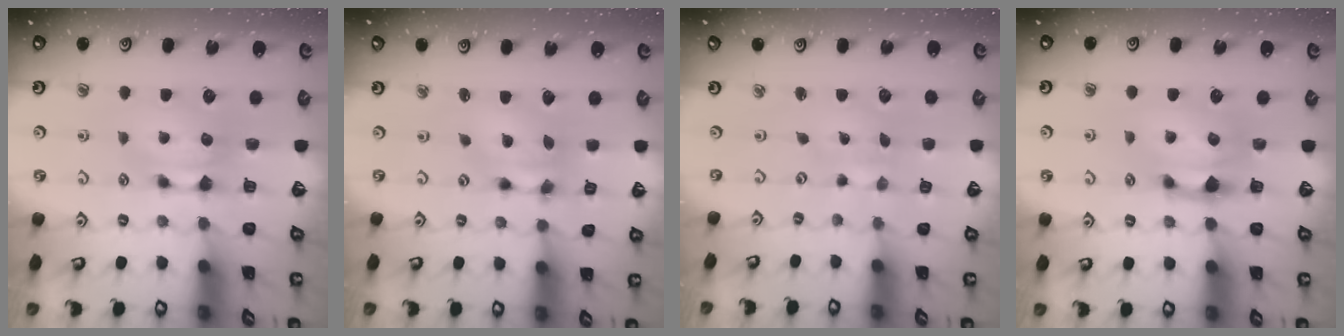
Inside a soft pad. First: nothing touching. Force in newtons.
{"total": 5.8, "press": 5.4, "slide": 2.1}
{"total": 5.8, "press": 5.8, "slide": 0.5}
{"total": 1.6, "press": 1.0, "slide": 1.3}